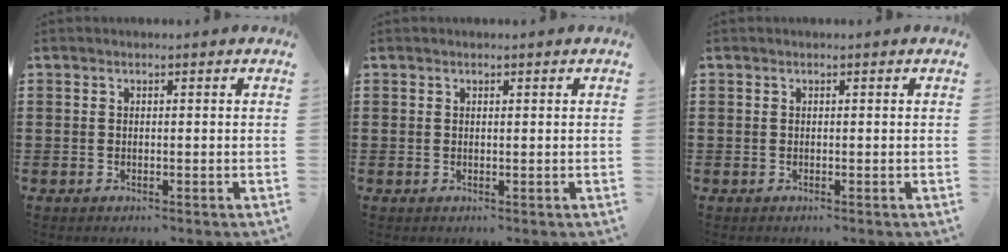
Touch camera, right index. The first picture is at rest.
{"total": 0.0}
{"total": 0.0}